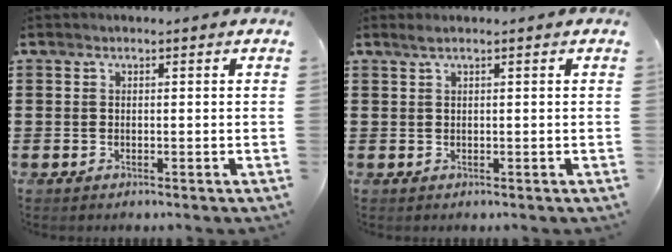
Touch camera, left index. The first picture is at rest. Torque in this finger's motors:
{"motor_torque": [0.15, 0.33, 0.04, 0.02]}